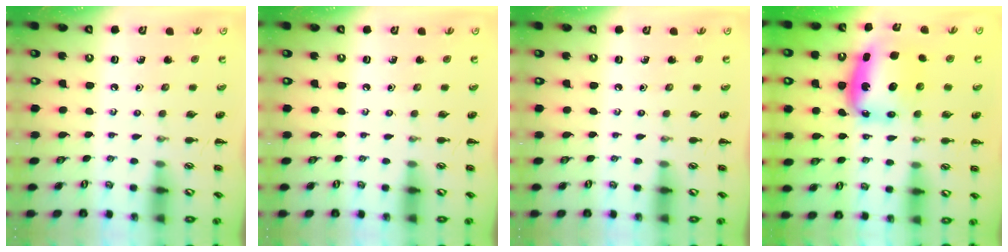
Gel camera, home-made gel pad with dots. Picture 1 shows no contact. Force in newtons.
{"total": 0.0}
{"total": 0.0}
{"total": 6.6, "press": 6.3, "slide": 2.0}